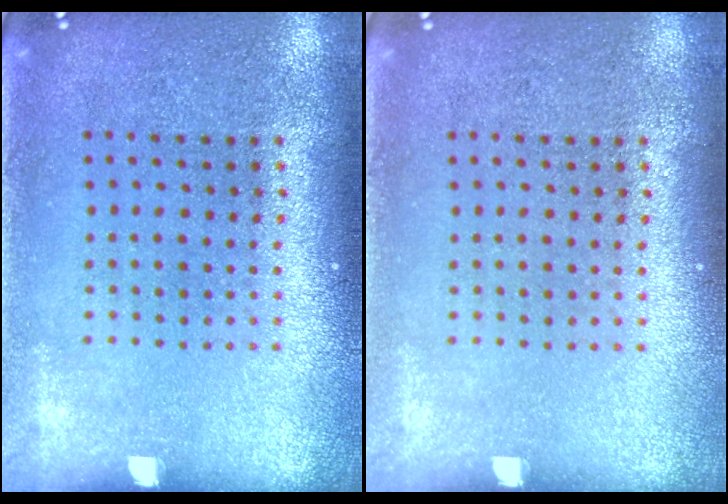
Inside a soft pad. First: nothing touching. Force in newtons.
{"total": 0.0}